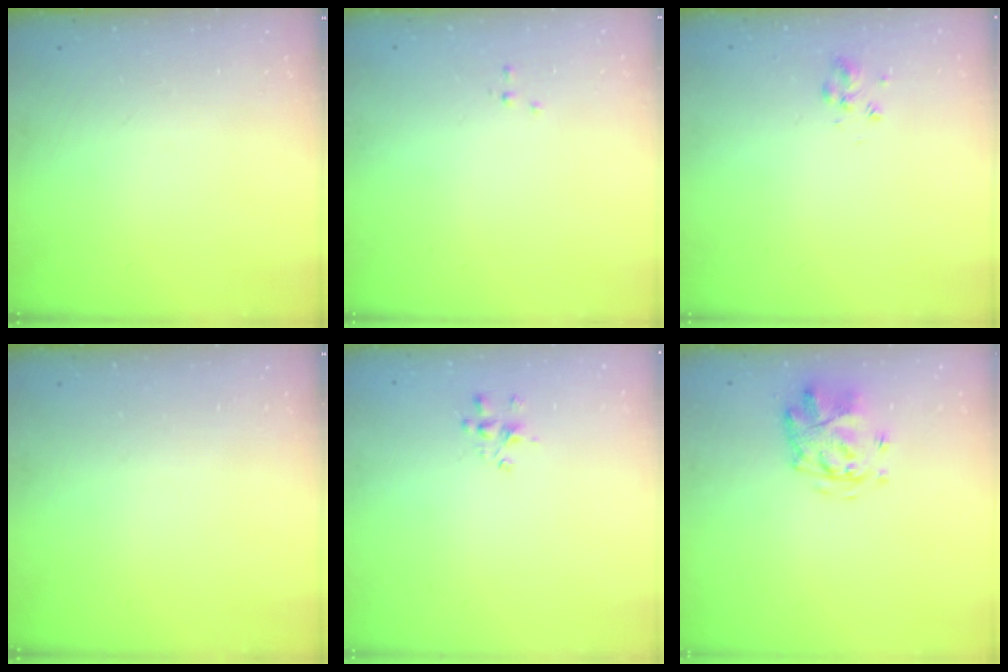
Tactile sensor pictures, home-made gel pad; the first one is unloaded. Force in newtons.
{"total": 0.0}
{"total": 3.0, "press": 2.9, "slide": 0.8}
{"total": 0.0}
{"total": 1.5, "press": 1.4, "slide": 0.7}
{"total": 3.8, "press": 3.4, "slide": 1.7}